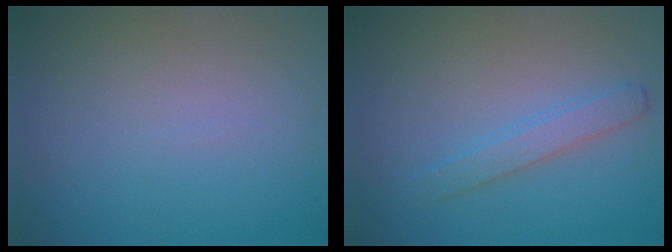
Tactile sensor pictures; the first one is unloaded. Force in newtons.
{"total": 1.9, "press": 1.9, "slide": 0.1}